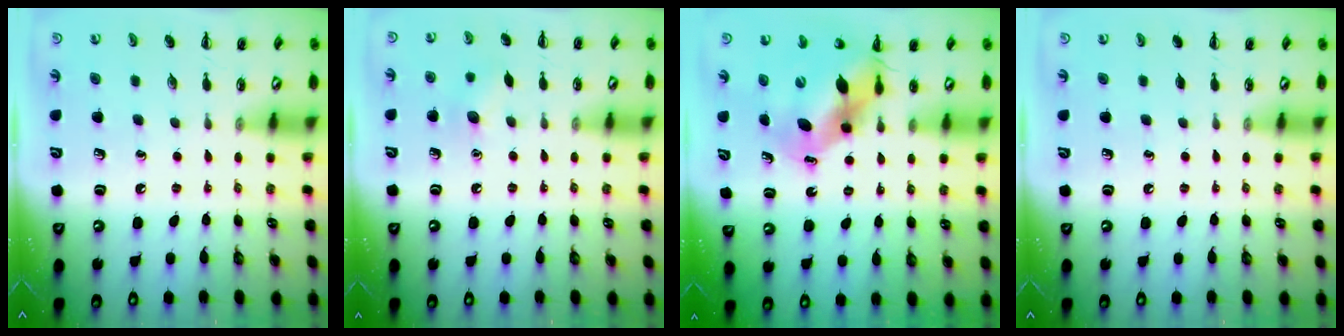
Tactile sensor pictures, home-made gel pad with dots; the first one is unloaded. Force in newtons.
{"total": 7.4, "press": 7.1, "slide": 1.8}
{"total": 9.3, "press": 9.1, "slide": 2.2}
{"total": 0.0}